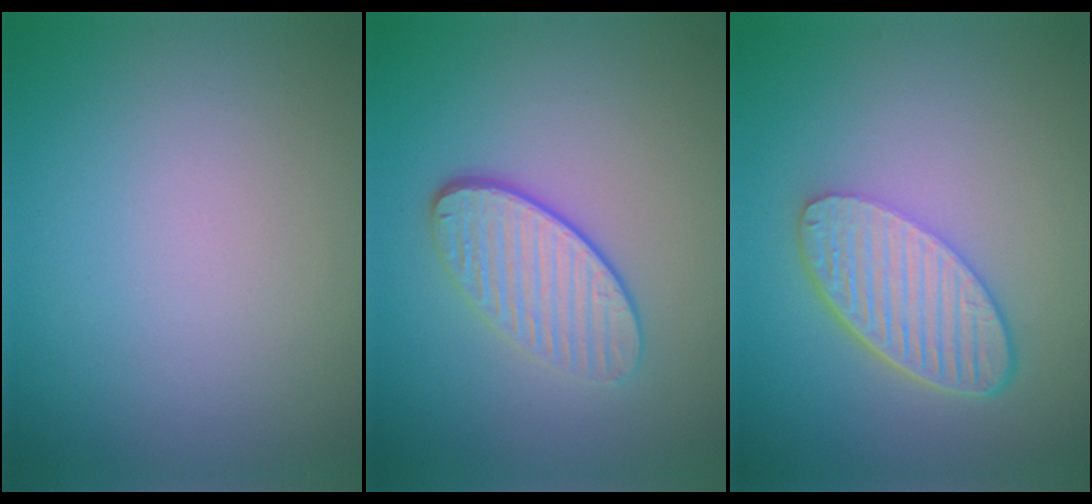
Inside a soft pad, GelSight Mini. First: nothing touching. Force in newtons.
{"total": 3.8, "press": 3.0, "slide": 2.4}
{"total": 5.6, "press": 4.2, "slide": 3.8}